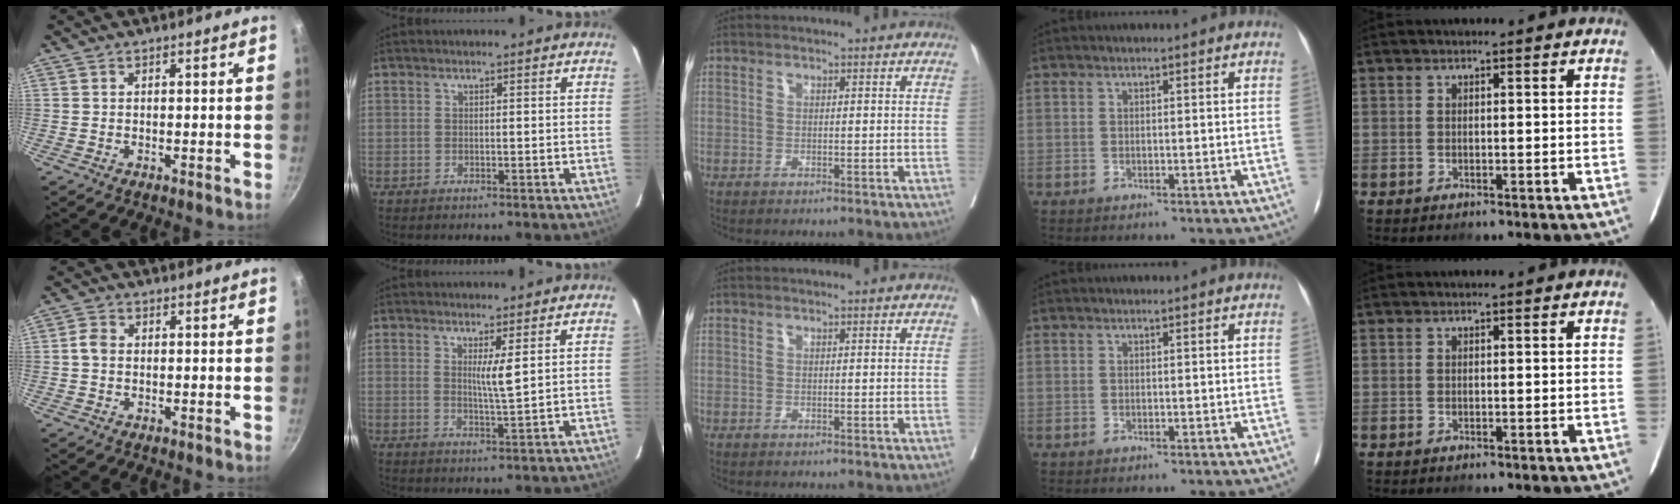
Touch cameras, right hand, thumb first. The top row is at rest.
{"thumb": {"total": 2.8, "force": [-0.1, 2.2, 1.7], "torque": [-0.030, 0.006, -0.007]}, "index": {"total": 3.0, "force": [1.1, -0.4, 2.7], "torque": [-0.052, -0.011, 0.023]}}